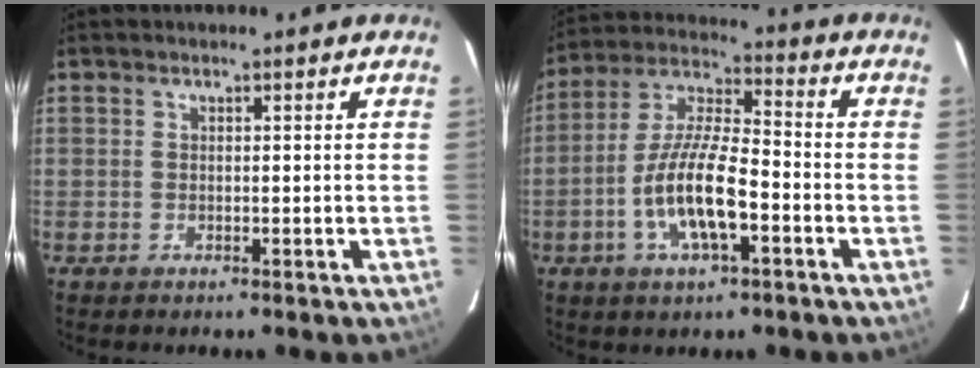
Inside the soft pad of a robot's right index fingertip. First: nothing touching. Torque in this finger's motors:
{"motor_torque": [1.33, -0.82, 0.55, 0.21]}